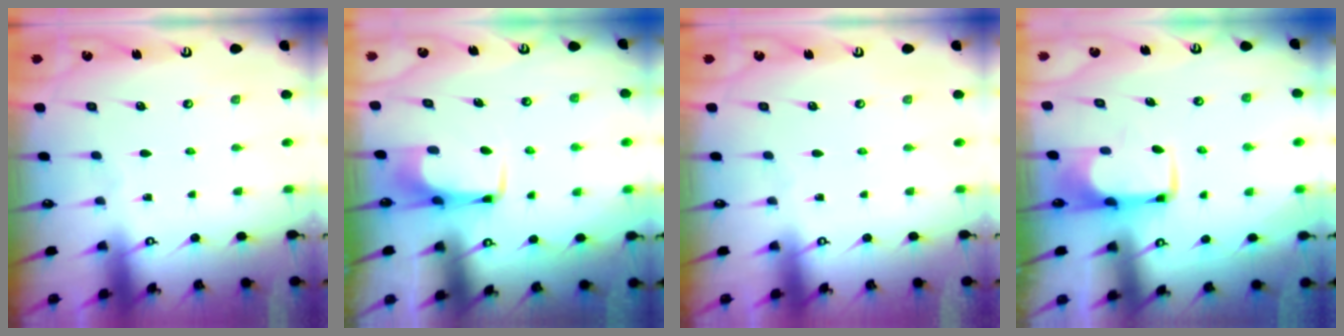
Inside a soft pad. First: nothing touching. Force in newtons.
{"total": 3.0, "press": 3.0, "slide": 0.4}
{"total": 0.0}
{"total": 2.0, "press": 1.9, "slide": 0.4}